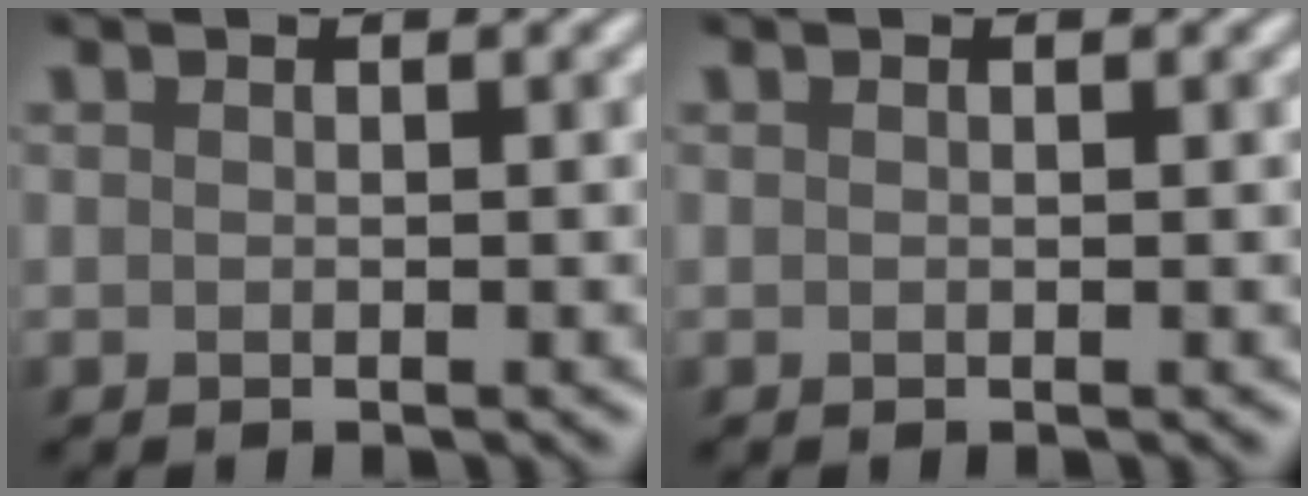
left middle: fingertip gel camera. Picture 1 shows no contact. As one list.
[{"total": 0.0}]